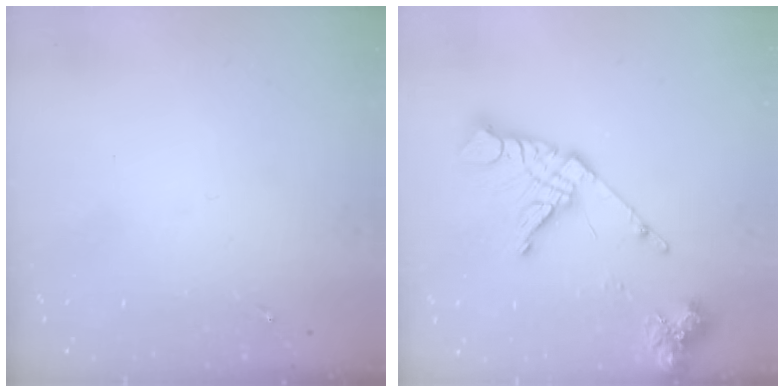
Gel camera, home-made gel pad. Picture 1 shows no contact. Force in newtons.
{"total": 16.8, "press": 16.7, "slide": 2.2}